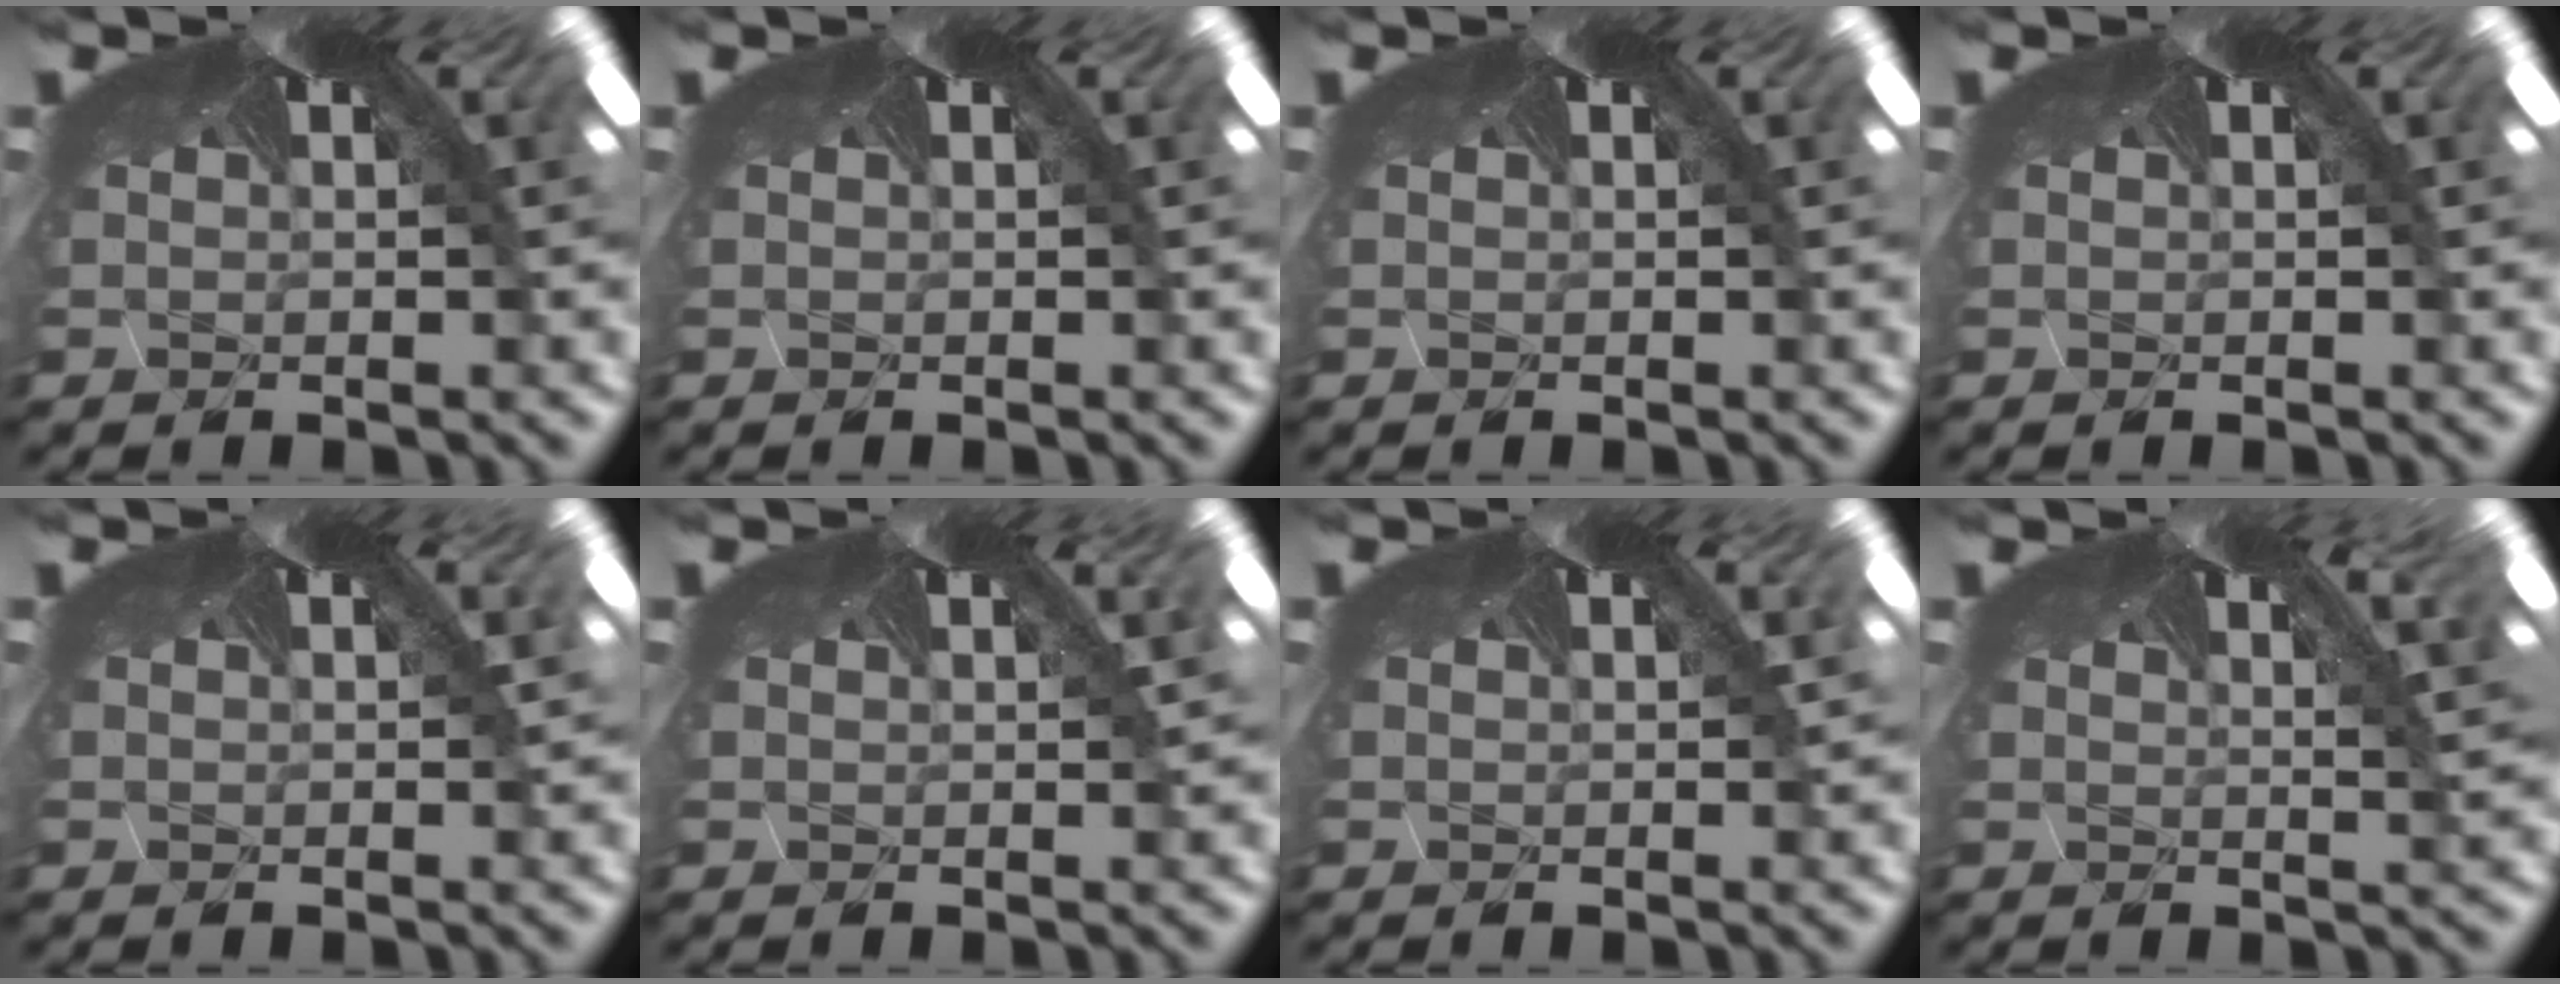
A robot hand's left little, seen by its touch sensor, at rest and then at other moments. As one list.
[{"total": 0.0}, {"total": 0.0}, {"total": 0.0}, {"total": 0.0}, {"total": 0.6, "force": [-0.2, -0.4, -0.4], "torque": [-0.001, 0.000, -0.002]}, {"total": 0.0}, {"total": 1.1, "force": [0.8, -0.7, -0.1], "torque": [-0.002, 0.000, 0.005]}]